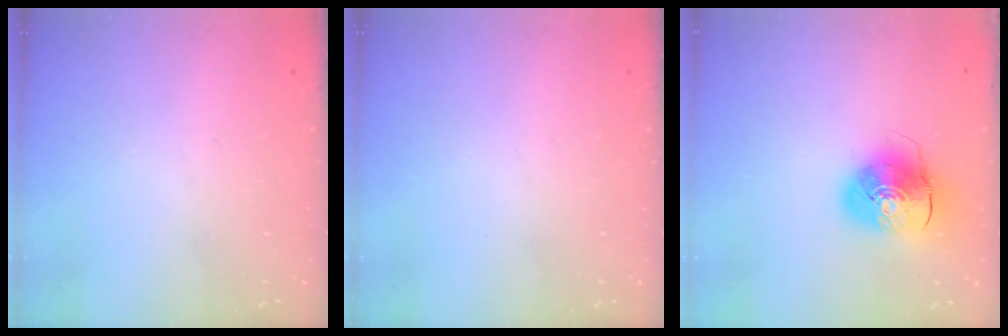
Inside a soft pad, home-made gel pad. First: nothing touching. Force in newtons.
{"total": 0.0}
{"total": 10.7, "press": 10.6, "slide": 1.8}